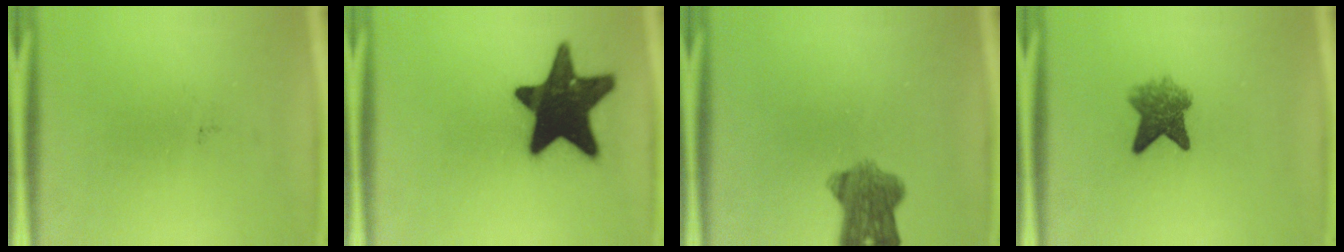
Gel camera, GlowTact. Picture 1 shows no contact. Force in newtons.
{"total": 19.8}
{"total": 7.2}
{"total": 5.5}